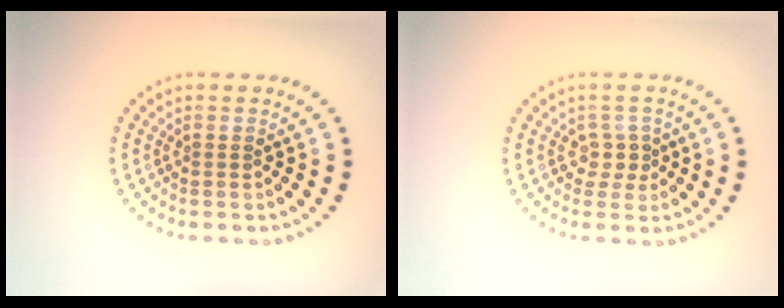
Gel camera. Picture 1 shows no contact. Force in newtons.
{"total": 1.7, "press": 1.3, "slide": 1.1}